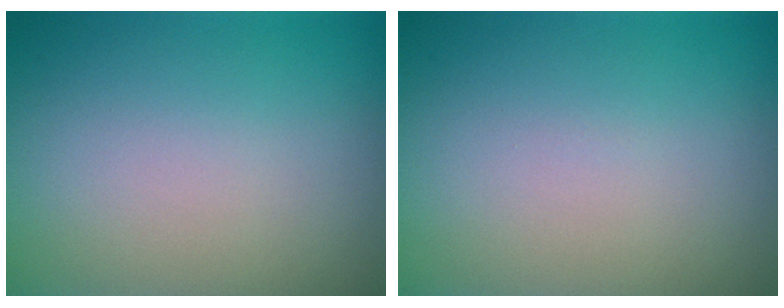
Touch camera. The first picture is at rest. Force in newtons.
{"total": 0.0}